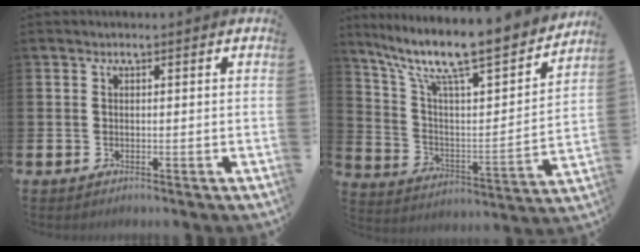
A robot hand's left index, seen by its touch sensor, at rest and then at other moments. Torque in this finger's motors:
{"motor_torque": [0.82, -1.08, 1.03, 0.21]}